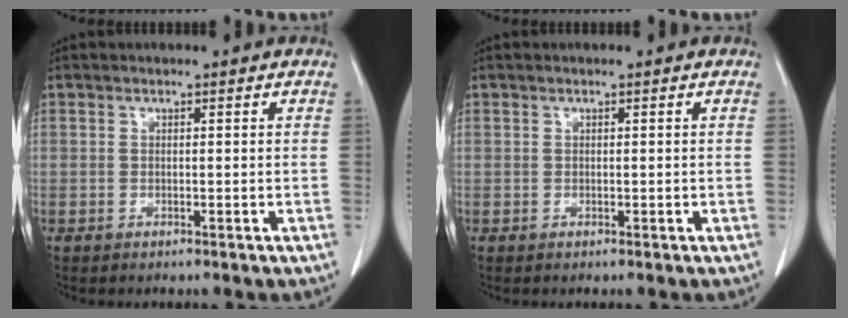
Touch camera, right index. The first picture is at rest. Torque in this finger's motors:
{"motor_torque": [-0.19, 0.03, -0.01, 0.00]}